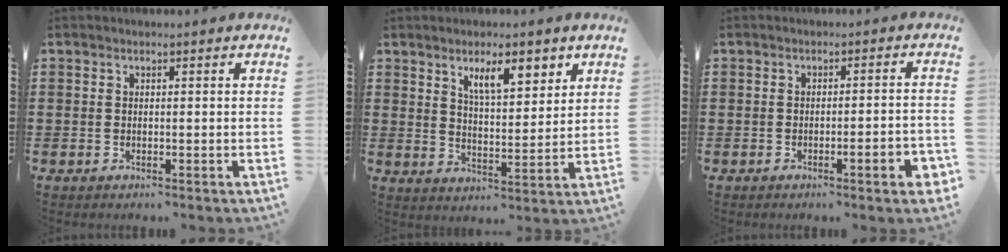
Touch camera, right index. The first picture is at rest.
{"total": 7.0, "force": [4.3, 2.3, 5.0], "torque": [-0.086, -0.006, 0.070]}
{"total": 3.7, "force": [-1.9, 0.1, 3.2], "torque": [-0.050, -0.009, -0.030]}